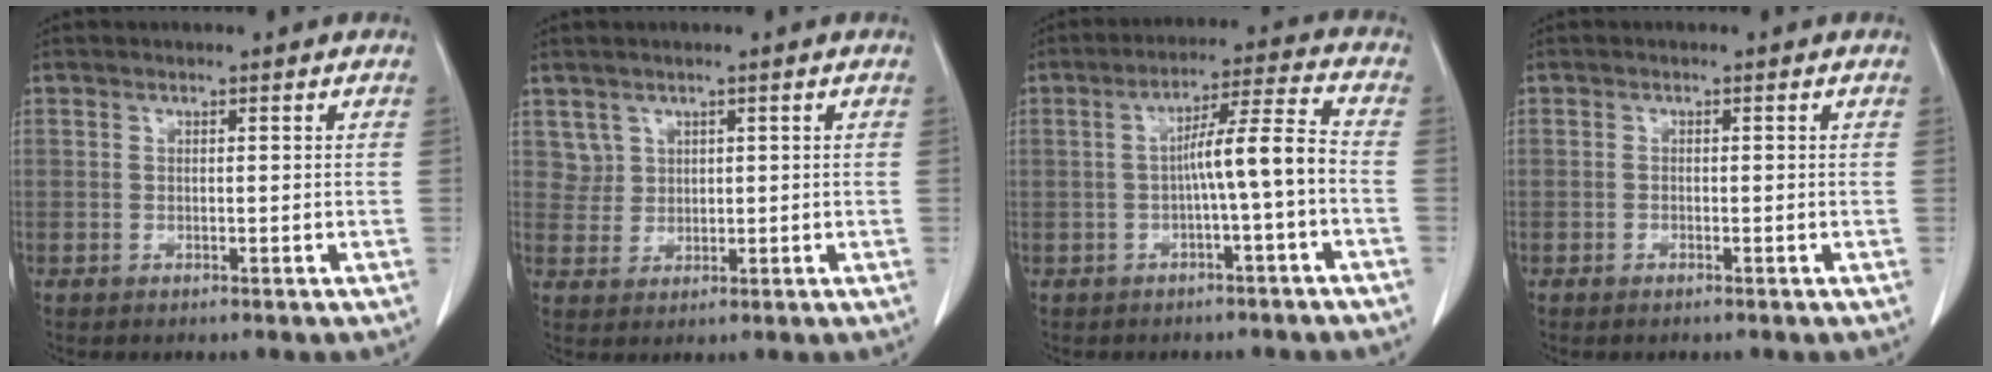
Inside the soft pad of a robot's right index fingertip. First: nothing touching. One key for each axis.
{"total": 2.9, "fx": 1.7, "fy": 2.3, "fz": -0.3, "tx": 0.021, "ty": 0.005, "tz": 0.029}
{"total": 7.4, "fx": -1.5, "fy": -0.5, "fz": 7.2, "tx": -0.119, "ty": 0.021, "tz": -0.022}
{"total": 0.7, "fx": -0.5, "fy": 0.1, "fz": 0.4, "tx": -0.012, "ty": -0.001, "tz": -0.008}